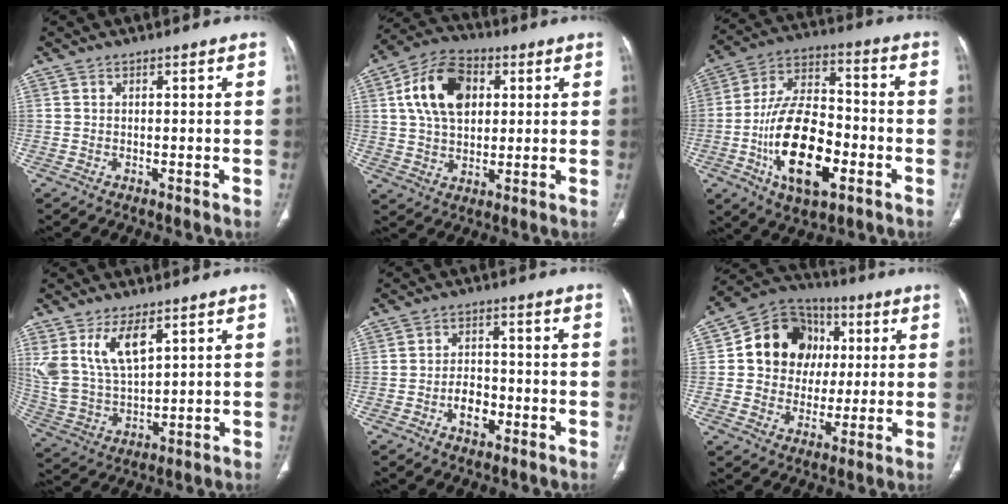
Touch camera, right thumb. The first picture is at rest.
{"total": 14.2, "force": [3.6, 9.5, 10.0], "torque": [-0.156, 0.007, 0.059]}
{"total": 19.8, "force": [-6.1, 9.9, 16.0], "torque": [-0.271, 0.028, -0.102]}
{"total": 11.7, "force": [6.1, 5.4, 8.5], "torque": [-0.165, -0.025, 0.137]}
{"total": 5.4, "force": [-2.1, 3.4, 3.5], "torque": [-0.043, 0.017, -0.036]}
{"total": 15.6, "force": [2.7, 13.5, 7.2], "torque": [-0.072, 0.014, 0.044]}